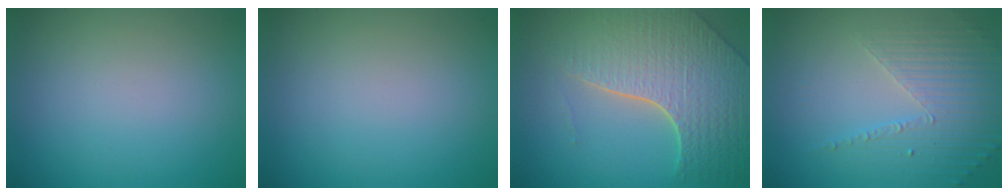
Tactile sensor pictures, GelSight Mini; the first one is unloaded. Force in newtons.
{"total": 0.0}
{"total": 8.1, "press": 5.7, "slide": 5.7}
{"total": 4.0, "press": 3.2, "slide": 2.3}